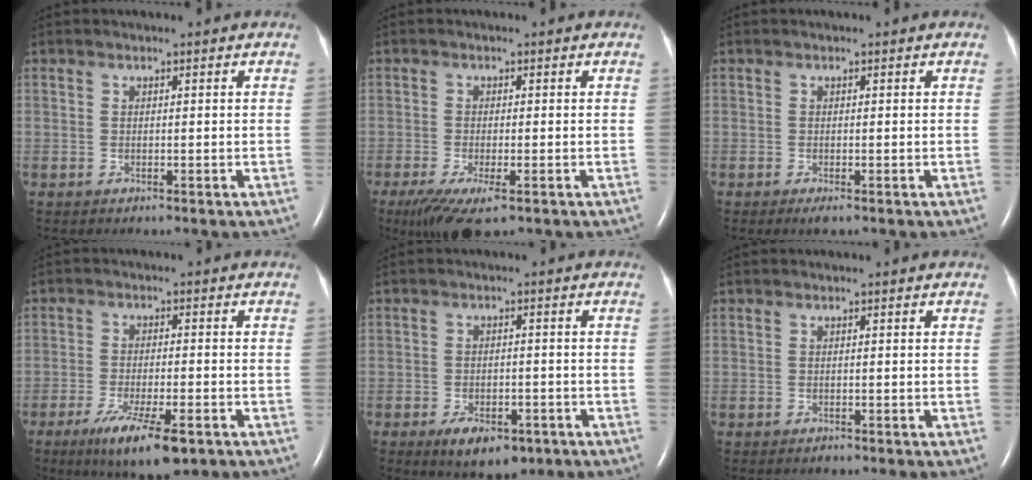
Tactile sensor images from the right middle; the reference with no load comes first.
{"total": 6.3, "force": [-3.6, 1.5, 5.0], "torque": [-0.091, -0.019, -0.060]}
{"total": 0.9, "force": [-0.6, 0.0, 0.7], "torque": [-0.014, -0.004, -0.010]}
{"total": 9.4, "force": [-5.5, 1.7, 7.4], "torque": [-0.131, -0.022, -0.085]}
{"total": 6.8, "force": [-4.2, 3.3, 4.3], "torque": [-0.068, -0.003, -0.057]}
{"total": 0.0}